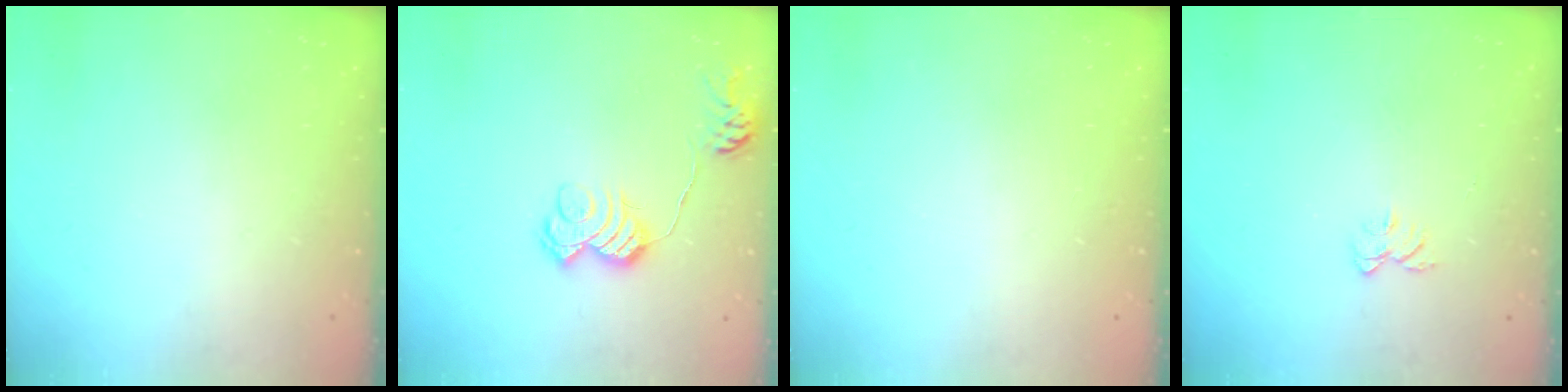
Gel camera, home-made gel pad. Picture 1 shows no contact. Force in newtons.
{"total": 11.4, "press": 11.4, "slide": 0.5}
{"total": 0.0}
{"total": 5.4, "press": 5.4, "slide": 0.5}